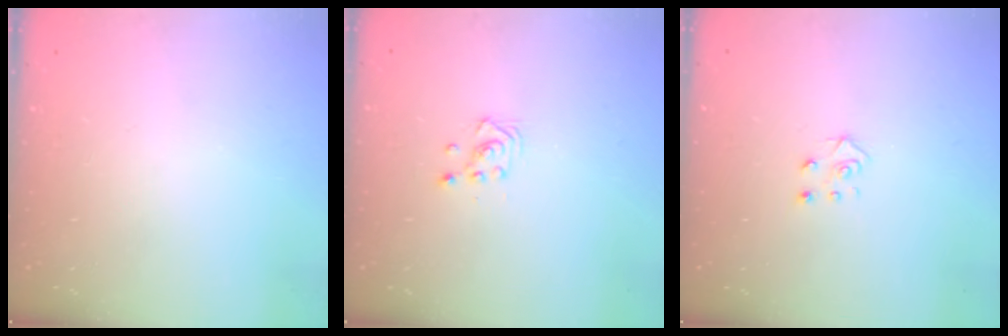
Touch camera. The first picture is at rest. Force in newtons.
{"total": 3.0, "press": 3.0, "slide": 0.3}
{"total": 4.6, "press": 4.6, "slide": 0.4}